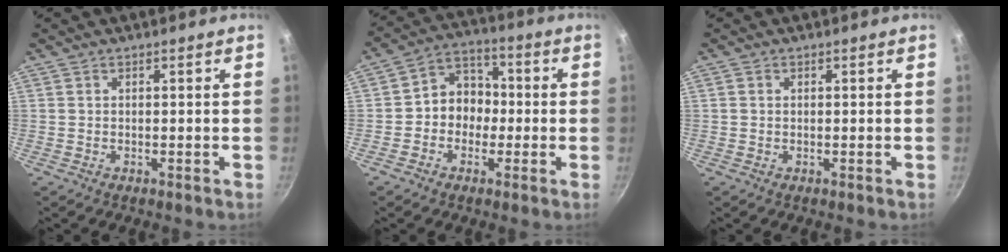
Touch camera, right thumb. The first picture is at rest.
{"total": 8.5, "force": [-1.0, 7.3, 4.2], "torque": [-0.016, 0.031, -0.033]}
{"total": 0.6, "force": [0.1, 0.5, 0.2], "torque": [-0.003, 0.003, 0.000]}